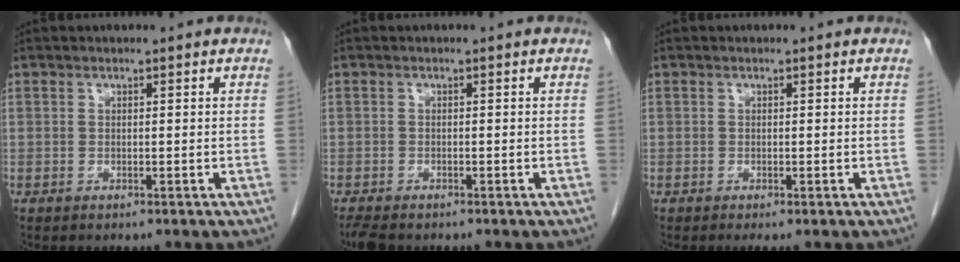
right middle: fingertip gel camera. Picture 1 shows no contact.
{"total": 3.2, "force": [-2.6, 1.0, 1.5], "torque": [-0.032, -0.010, -0.041]}
{"total": 0.7, "force": [-0.4, 0.0, 0.5], "torque": [-0.012, -0.005, -0.005]}